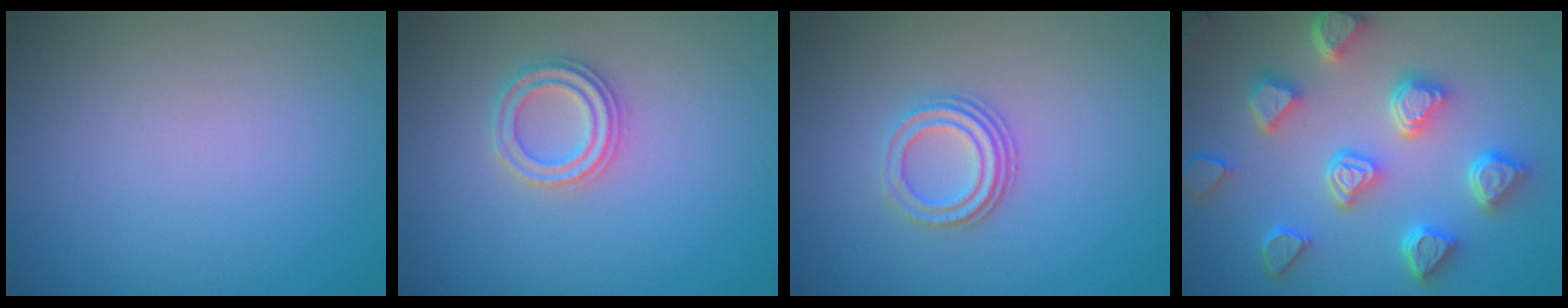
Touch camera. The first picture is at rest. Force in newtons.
{"total": 2.3, "press": 2.3, "slide": 0.3}
{"total": 2.9, "press": 2.2, "slide": 1.9}
{"total": 7.1, "press": 5.8, "slide": 4.1}